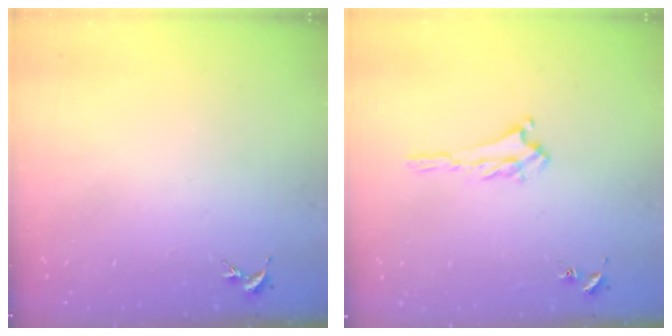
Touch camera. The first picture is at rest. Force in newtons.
{"total": 2.0, "press": 2.0, "slide": 0.5}